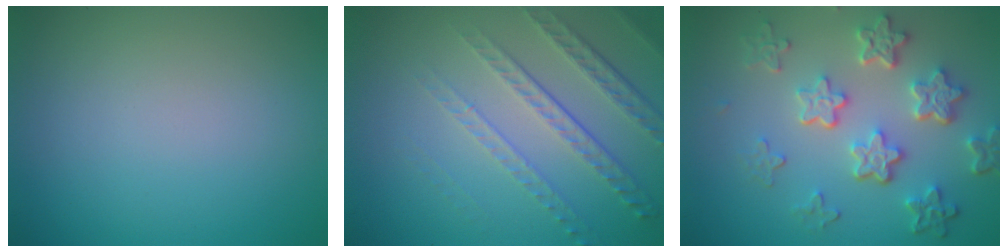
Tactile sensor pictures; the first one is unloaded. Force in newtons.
{"total": 5.0, "press": 3.4, "slide": 3.7}
{"total": 6.0, "press": 4.4, "slide": 4.0}